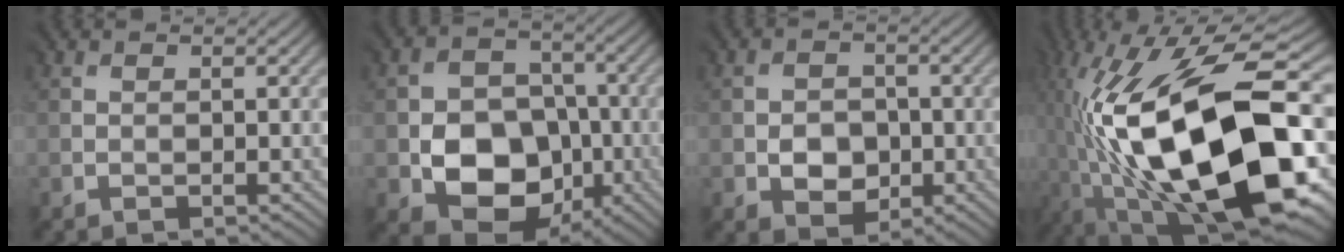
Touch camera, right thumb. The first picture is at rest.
{"total": 10.1, "force": [-3.4, 7.7, 5.5], "torque": [-0.096, -0.016, -0.066]}
{"total": 3.9, "force": [-1.1, 3.2, 1.9], "torque": [-0.029, -0.008, -0.018]}
{"total": 20.5, "force": [-3.8, 9.4, 17.8], "torque": [-0.361, -0.002, -0.063]}